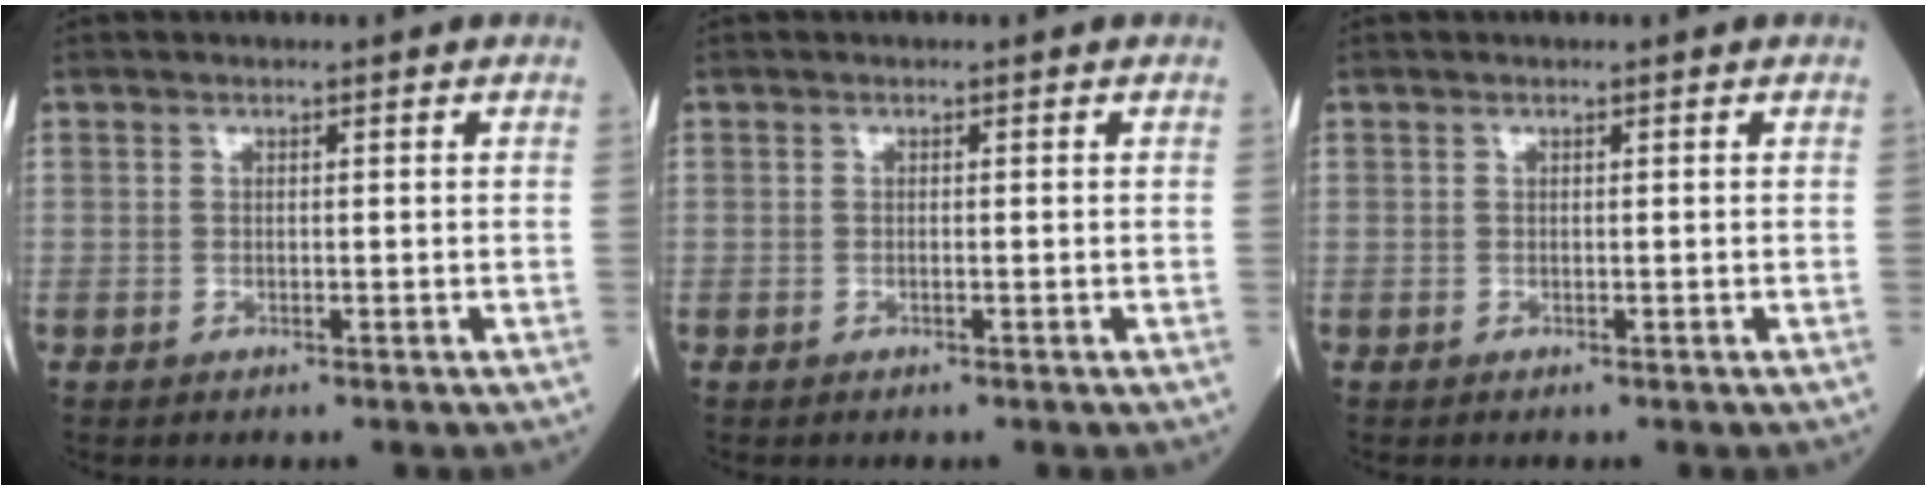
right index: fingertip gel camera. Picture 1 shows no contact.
{"total": 0.0}
{"total": 0.0}